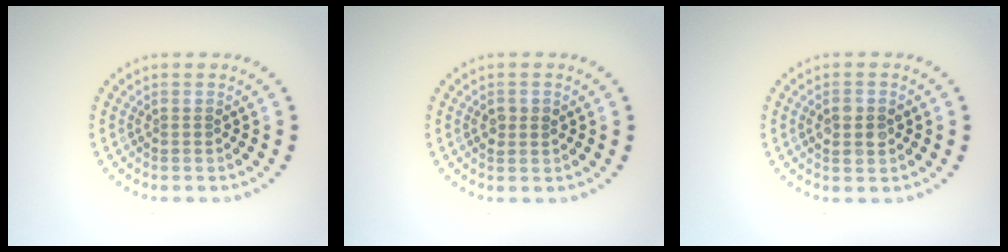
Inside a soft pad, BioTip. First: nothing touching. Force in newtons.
{"total": 1.4, "press": 1.4, "slide": 0.3}
{"total": 2.7, "press": 2.7, "slide": 0.1}